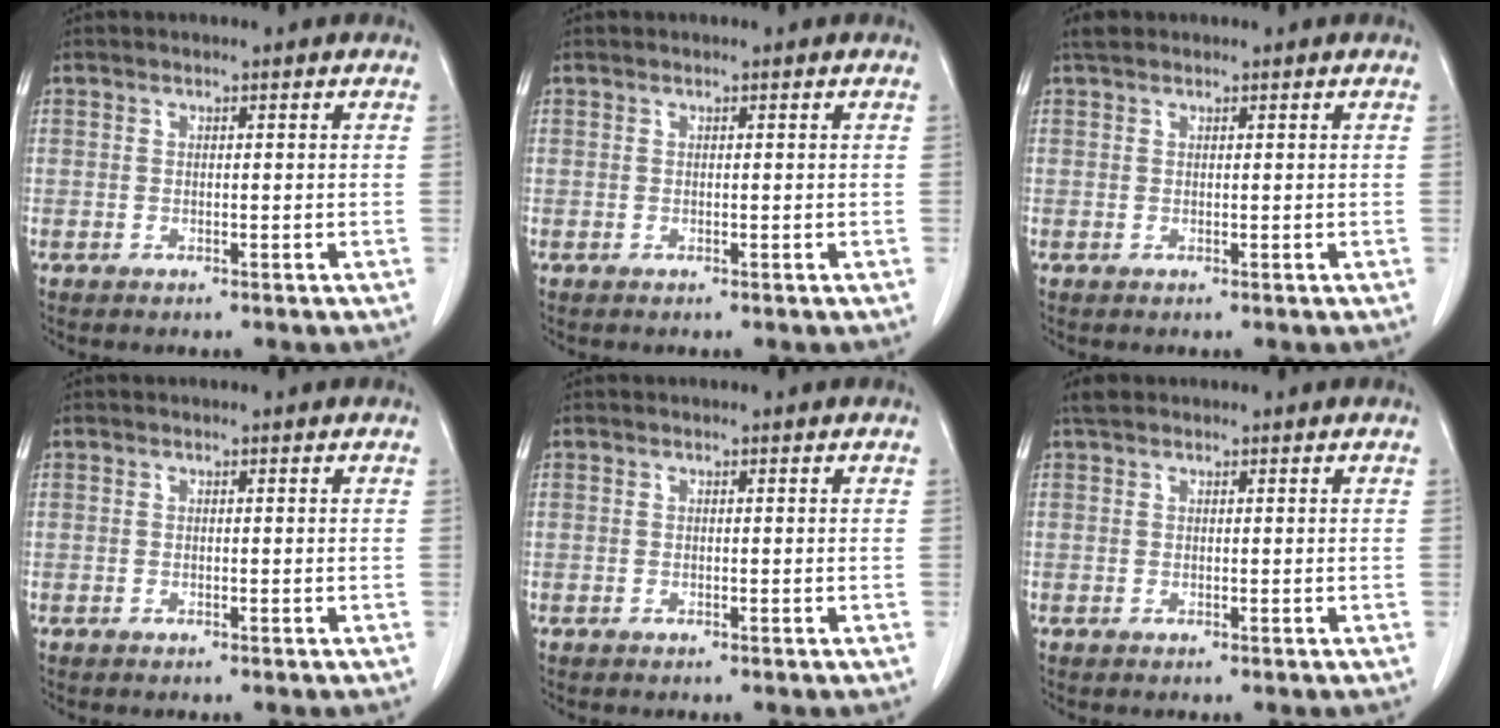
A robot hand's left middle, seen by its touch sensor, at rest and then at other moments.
{"total": 0.0}
{"total": 1.2, "force": [1.0, 0.6, 0.3], "torque": [-0.008, 0.013, 0.018]}
{"total": 0.0}
{"total": 0.0}
{"total": 1.2, "force": [1.0, 0.6, 0.3], "torque": [-0.008, 0.013, 0.017]}